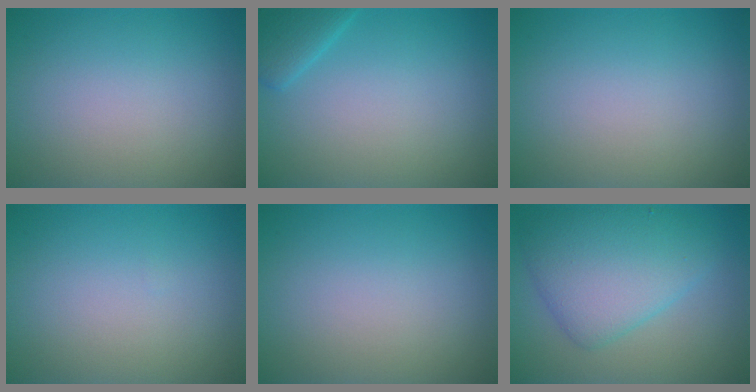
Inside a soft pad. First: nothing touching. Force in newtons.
{"total": 2.3, "press": 2.3, "slide": 0.2}
{"total": 0.0}
{"total": 0.0}
{"total": 0.0}
{"total": 6.3, "press": 6.3, "slide": 0.1}